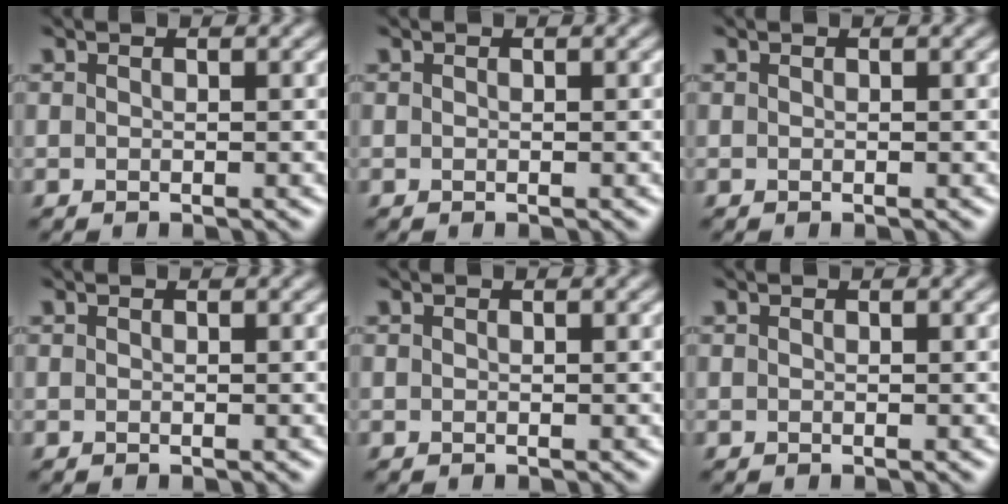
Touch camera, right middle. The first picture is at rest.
{"total": 0.0}
{"total": 0.0}
{"total": 0.0}
{"total": 0.0}
{"total": 0.0}